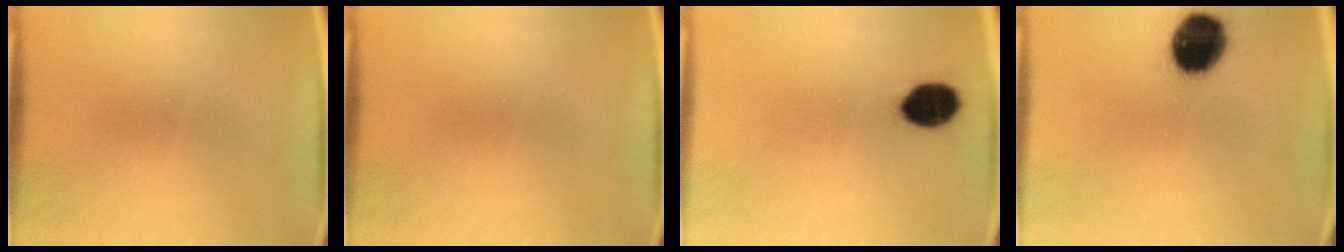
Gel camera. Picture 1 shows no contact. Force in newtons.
{"total": 0.0}
{"total": 8.4}
{"total": 15.7}